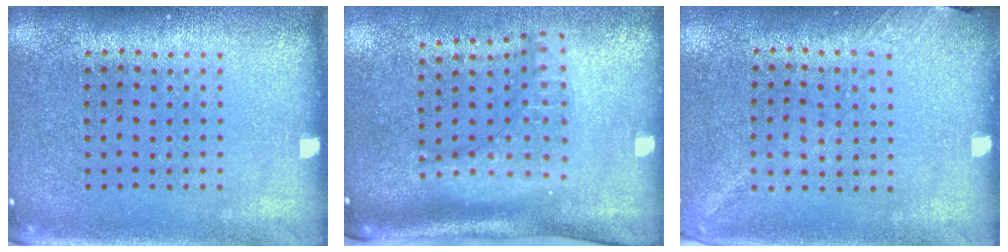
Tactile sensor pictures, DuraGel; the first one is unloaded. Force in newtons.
{"total": 2.2, "press": 1.6, "slide": 1.5}
{"total": 1.3, "press": 1.0, "slide": 0.8}